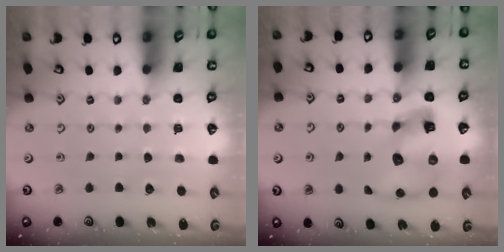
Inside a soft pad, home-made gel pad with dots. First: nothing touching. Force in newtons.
{"total": 13.8, "press": 13.6, "slide": 2.3}